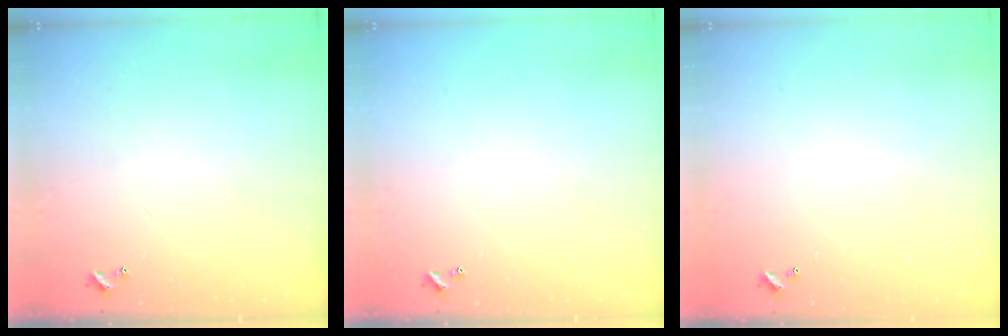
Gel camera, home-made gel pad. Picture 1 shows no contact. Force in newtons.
{"total": 0.0}
{"total": 3.0, "press": 3.0, "slide": 0.1}